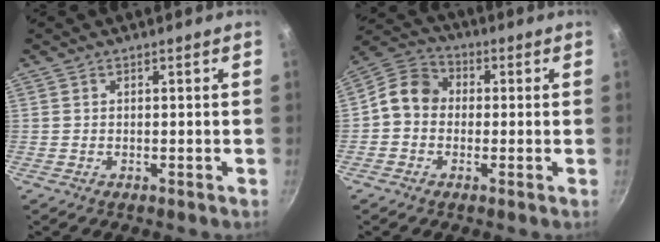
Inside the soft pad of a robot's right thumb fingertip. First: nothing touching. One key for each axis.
{"total": 8.0, "fx": -0.4, "fy": 6.9, "fz": 4.1, "tx": -0.049, "ty": 0.025, "tz": -0.034}